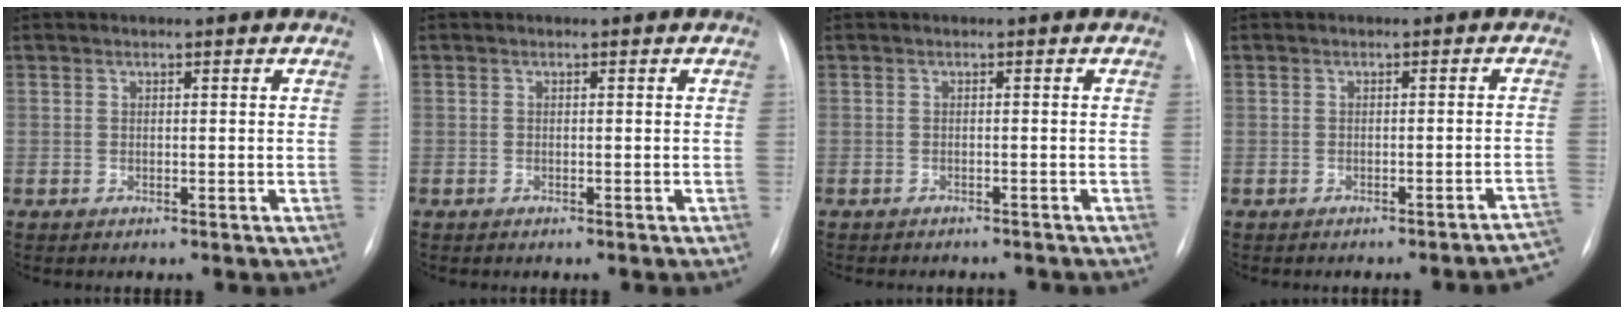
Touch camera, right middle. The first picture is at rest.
{"total": 0.0}
{"total": 5.7, "force": [-5.1, 1.9, 1.6], "torque": [-0.015, 0.003, -0.058]}
{"total": 6.4, "force": [-6.0, 0.0, 2.4], "torque": [-0.003, 0.011, -0.063]}